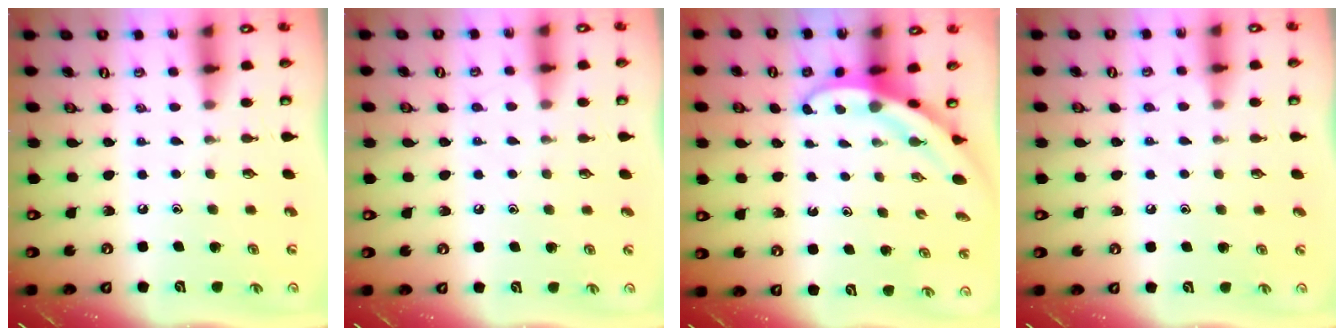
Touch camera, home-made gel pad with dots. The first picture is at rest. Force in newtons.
{"total": 5.9, "press": 5.9, "slide": 0.8}
{"total": 3.8, "press": 3.8, "slide": 0.1}
{"total": 5.9, "press": 5.9, "slide": 0.8}